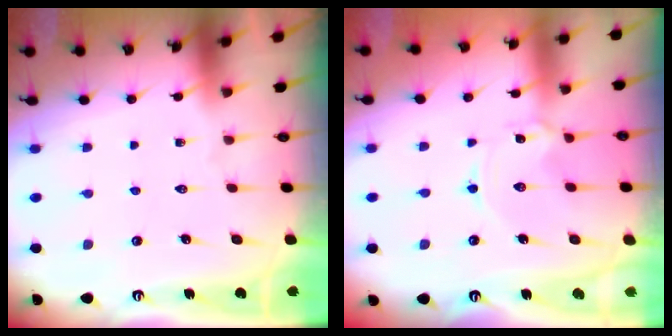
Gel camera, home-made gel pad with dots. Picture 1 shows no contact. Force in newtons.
{"total": 1.4, "press": 1.4, "slide": 0.1}